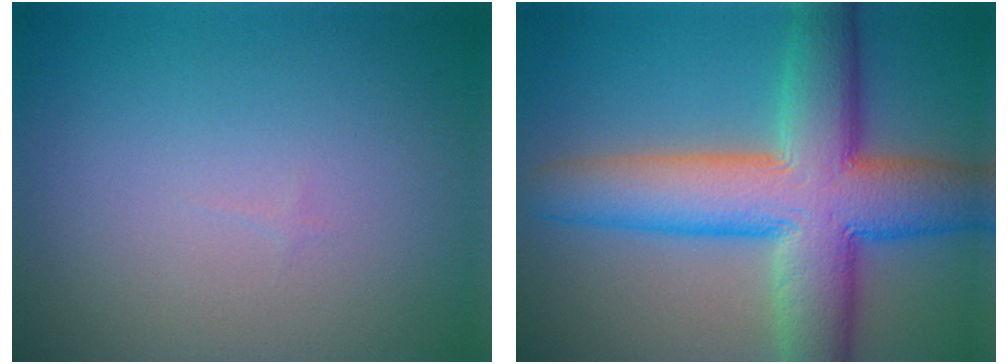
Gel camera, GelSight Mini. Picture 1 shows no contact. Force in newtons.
{"total": 11.5, "press": 11.5, "slide": 0.3}